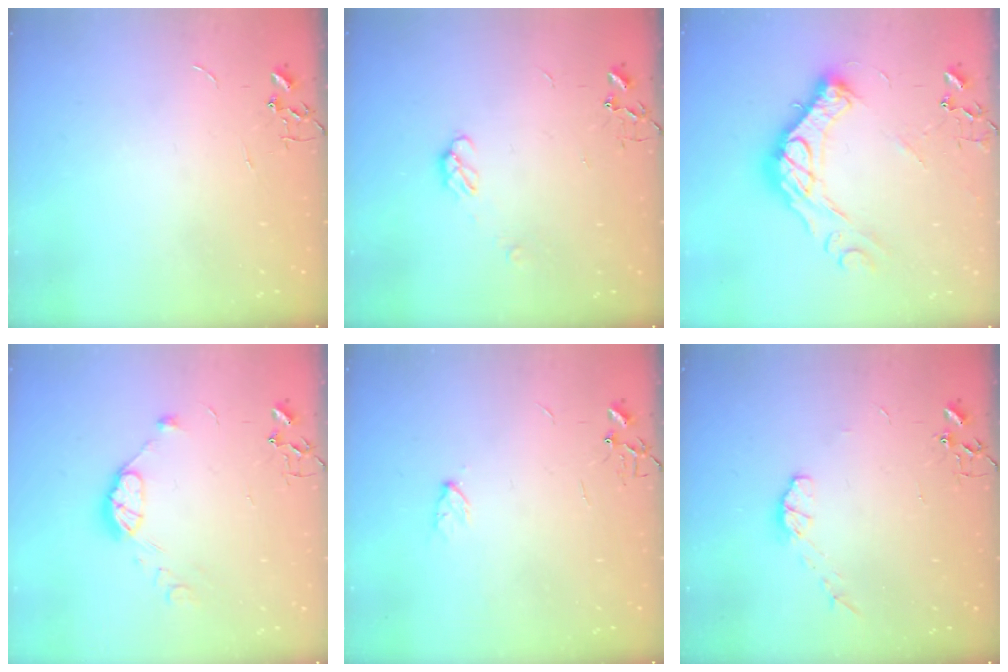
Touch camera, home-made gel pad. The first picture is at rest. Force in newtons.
{"total": 5.1, "press": 5.1, "slide": 0.5}
{"total": 19.8, "press": 19.7, "slide": 1.5}
{"total": 9.7, "press": 9.7, "slide": 0.7}
{"total": 4.1, "press": 4.1, "slide": 0.6}
{"total": 5.1, "press": 5.1, "slide": 0.8}